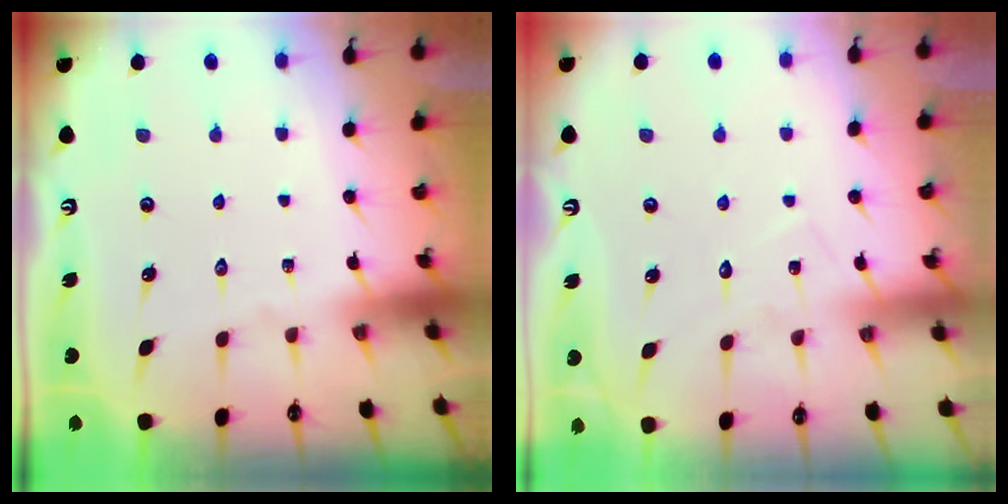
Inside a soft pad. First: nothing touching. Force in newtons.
{"total": 4.4, "press": 4.4, "slide": 0.5}